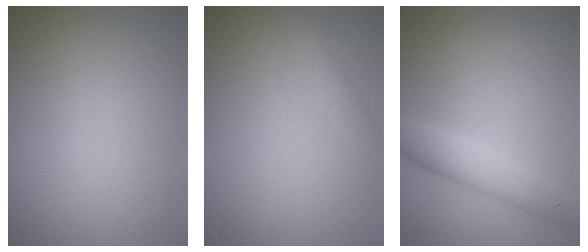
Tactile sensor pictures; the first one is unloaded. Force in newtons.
{"total": 1.8, "press": 1.8, "slide": 0.1}
{"total": 3.6, "press": 3.6, "slide": 0.1}